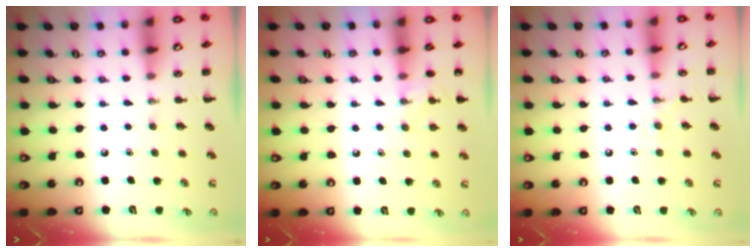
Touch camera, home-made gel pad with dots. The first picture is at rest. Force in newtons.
{"total": 8.0, "press": 7.7, "slide": 2.1}
{"total": 6.6, "press": 6.4, "slide": 1.6}